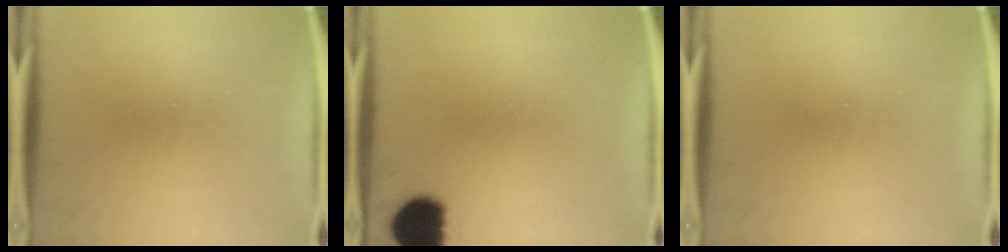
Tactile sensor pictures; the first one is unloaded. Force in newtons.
{"total": 10.0}
{"total": 0.0}